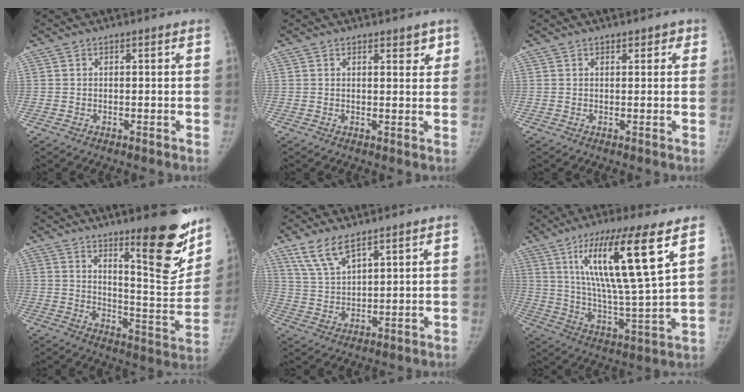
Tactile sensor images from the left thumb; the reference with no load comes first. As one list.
[{"total": 2.6, "force": [1.6, 1.2, 1.6], "torque": [-0.005, -0.009, 0.021]}, {"total": 1.6, "force": [0.9, 1.0, 0.8], "torque": [0.008, -0.002, 0.007]}, {"total": 16.8, "force": [10.6, 4.2, 12.3], "torque": [-0.115, -0.084, 0.157]}, {"total": 7.2, "force": [5.2, 2.2, 4.4], "torque": [-0.083, -0.021, 0.110]}, {"total": 19.2, "force": [8.7, 2.5, 16.9], "torque": [-0.295, -0.044, 0.153]}]